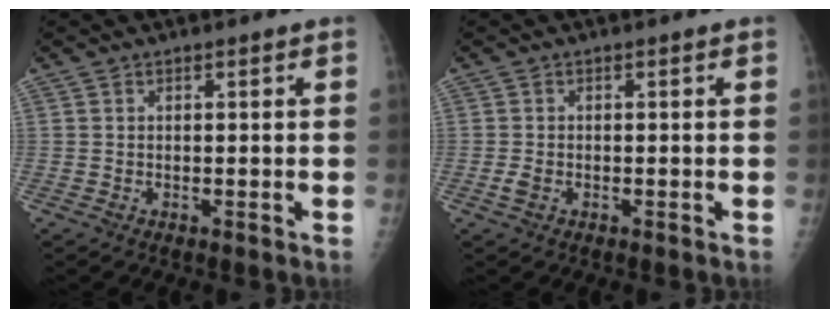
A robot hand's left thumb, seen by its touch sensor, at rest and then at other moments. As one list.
[{"total": 1.7, "force": [-0.7, 1.1, 1.0], "torque": [-0.023, 0.004, -0.012]}]